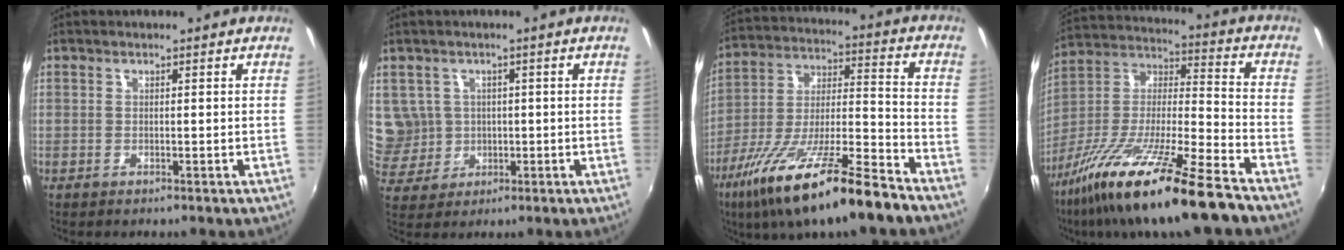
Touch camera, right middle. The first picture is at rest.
{"total": 6.3, "force": [0.8, 6.2, 1.0], "torque": [-0.028, 0.009, 0.031]}
{"total": 21.4, "force": [-14.1, 3.3, 15.8], "torque": [-0.290, -0.038, -0.246]}
{"total": 22.8, "force": [-15.6, 2.5, 16.4], "torque": [-0.297, -0.032, -0.277]}